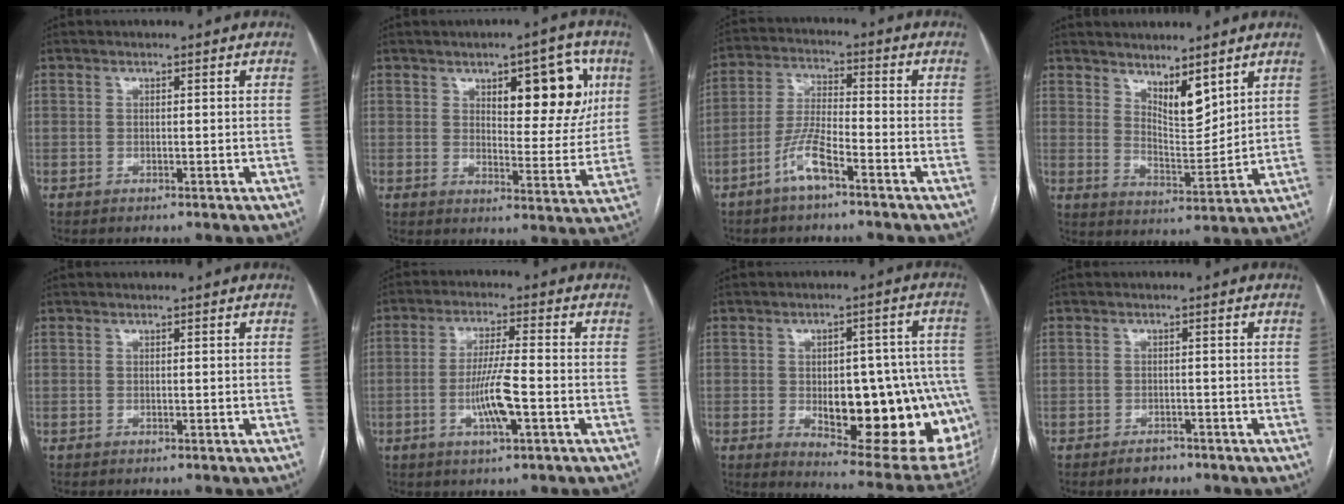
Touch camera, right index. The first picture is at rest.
{"total": 11.5, "force": [4.6, 4.3, 9.7], "torque": [-0.119, 0.012, 0.066]}
{"total": 6.9, "force": [-4.2, 1.1, 5.4], "torque": [-0.118, 0.001, -0.083]}
{"total": 6.5, "force": [4.7, 1.9, 4.2], "torque": [-0.078, -0.014, 0.091]}
{"total": 0.0}
{"total": 7.2, "force": [-2.1, 0.5, 6.8], "torque": [-0.134, -0.004, -0.040]}
{"total": 22.6, "force": [-4.9, 8.6, 20.3], "torque": [-0.177, 0.015, -0.037]}
{"total": 2.5, "force": [-1.9, 1.4, 0.8], "torque": [-0.015, 0.002, -0.022]}